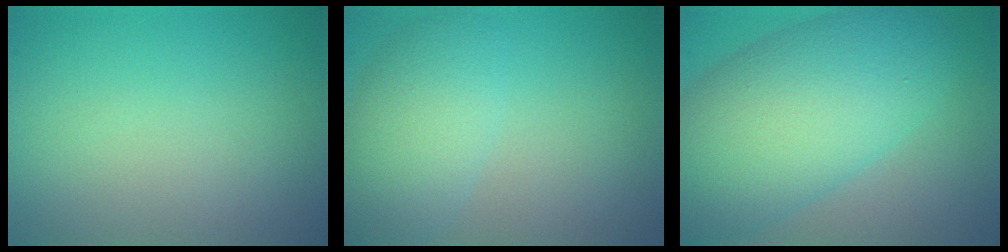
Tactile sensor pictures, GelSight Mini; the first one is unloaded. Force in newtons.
{"total": 4.9, "press": 4.9, "slide": 0.1}
{"total": 11.1, "press": 11.1, "slide": 0.3}